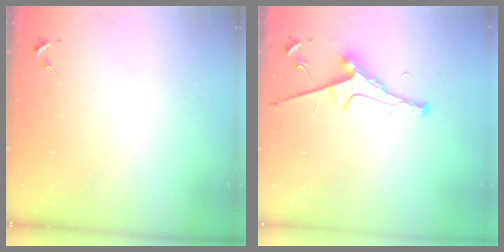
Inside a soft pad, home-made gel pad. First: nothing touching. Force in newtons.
{"total": 9.2, "press": 9.1, "slide": 1.3}